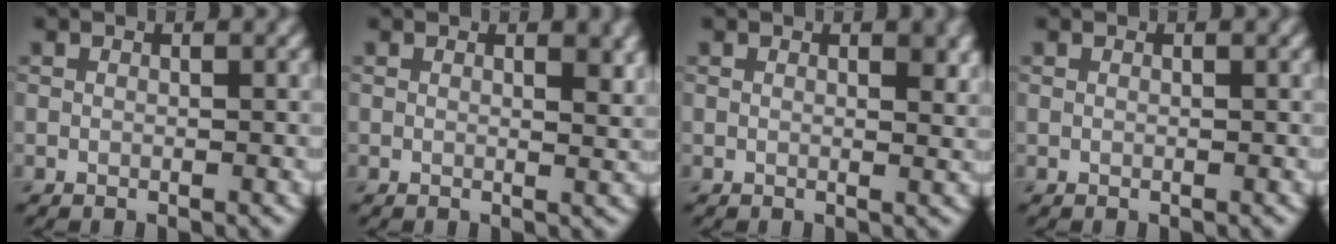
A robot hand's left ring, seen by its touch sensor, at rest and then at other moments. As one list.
[{"total": 2.2, "force": [1.1, 0.8, 1.7], "torque": [-0.015, -0.001, 0.018]}, {"total": 1.6, "force": [0.8, 0.5, 1.3], "torque": [-0.012, -0.002, 0.014]}, {"total": 0.0}]